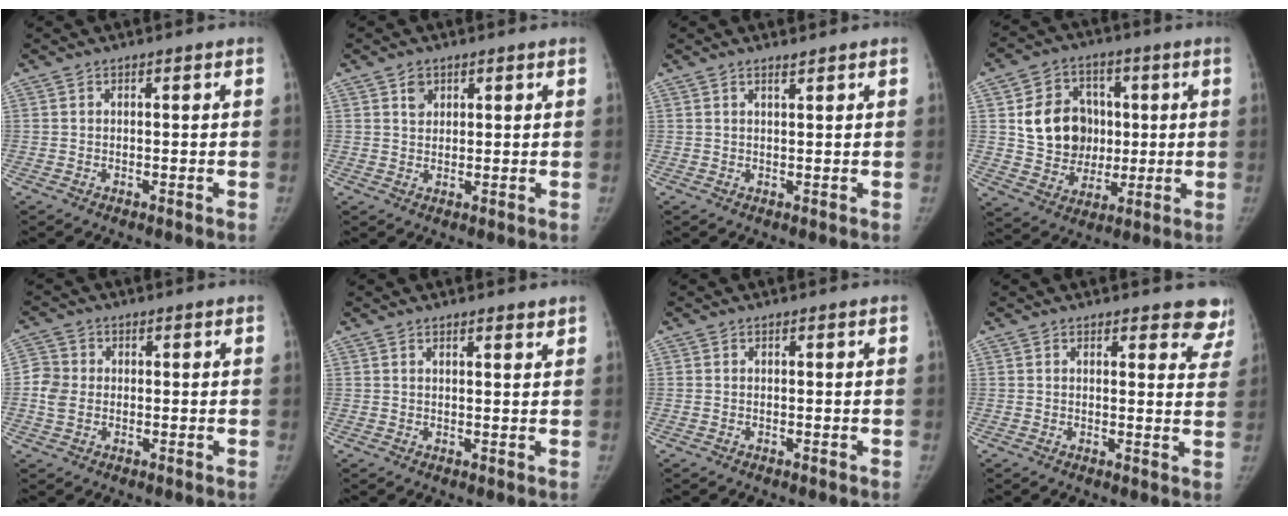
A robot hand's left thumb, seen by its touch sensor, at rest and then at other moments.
{"total": 2.6, "force": [1.4, 2.0, 0.9], "torque": [0.002, -0.007, 0.023]}
{"total": 1.0, "force": [0.9, 0.2, 0.4], "torque": [-0.006, -0.007, 0.016]}
{"total": 14.2, "force": [2.1, 12.2, 7.1], "torque": [-0.072, 0.002, 0.049]}
{"total": 4.6, "force": [-0.3, 3.9, 2.3], "torque": [-0.045, 0.007, -0.010]}
{"total": 2.2, "force": [1.9, 0.5, 1.0], "torque": [-0.003, -0.008, 0.026]}
{"total": 0.0}
{"total": 7.4, "force": [6.8, 2.6, 1.6], "torque": [0.032, -0.035, 0.047]}